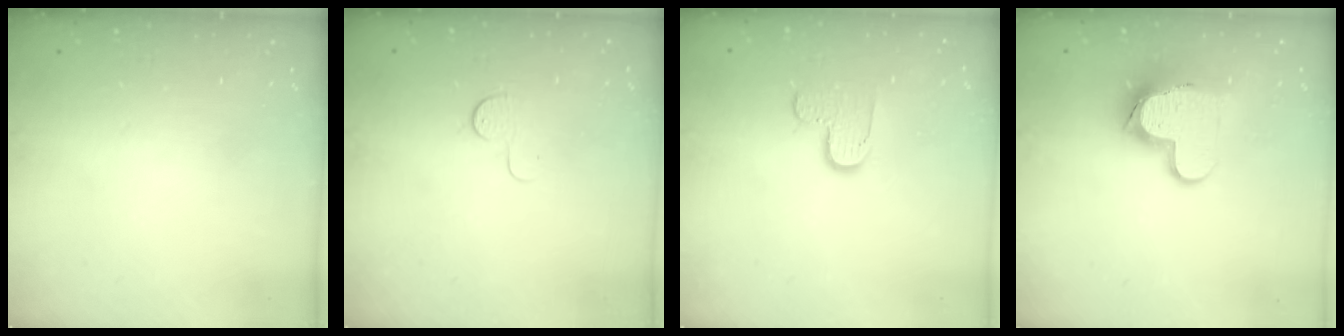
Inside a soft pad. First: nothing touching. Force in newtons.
{"total": 4.6, "press": 4.6, "slide": 0.4}
{"total": 6.6, "press": 6.5, "slide": 0.4}
{"total": 11.7, "press": 11.7, "slide": 1.0}